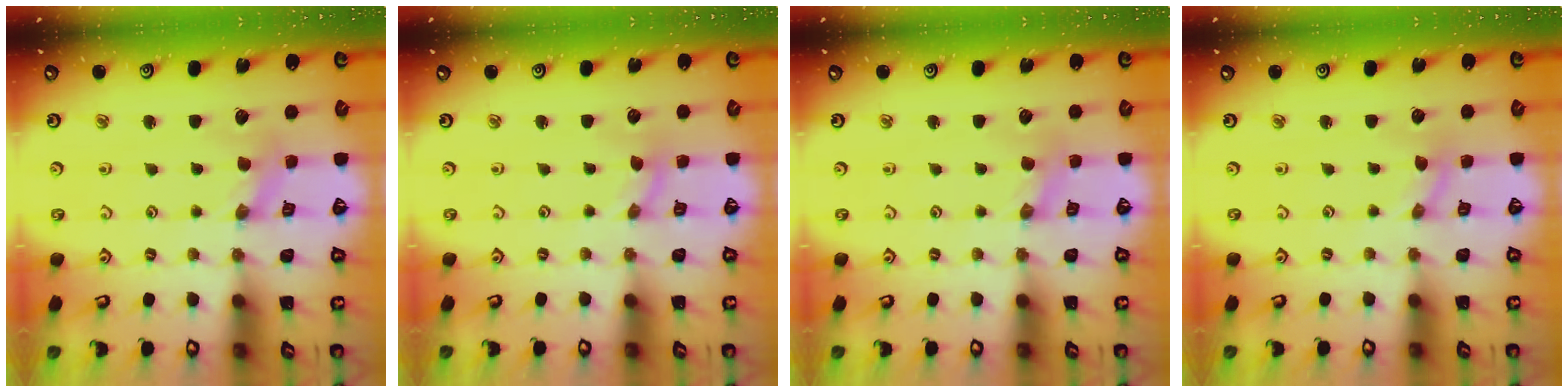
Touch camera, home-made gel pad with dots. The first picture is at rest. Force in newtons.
{"total": 0.0}
{"total": 1.1, "press": 1.1, "slide": 0.2}
{"total": 0.0}